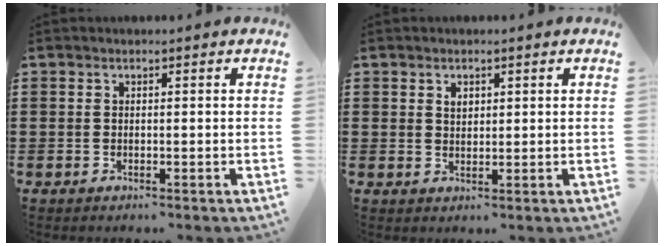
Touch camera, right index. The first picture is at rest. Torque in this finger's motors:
{"motor_torque": [0.09, -0.08, 0.02, 0.03]}